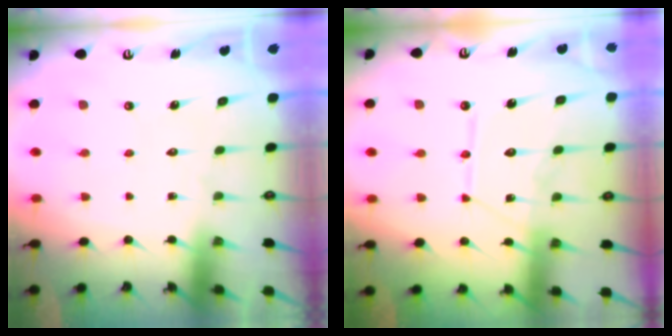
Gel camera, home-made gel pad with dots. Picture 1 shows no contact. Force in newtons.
{"total": 11.6, "press": 11.6, "slide": 1.2}